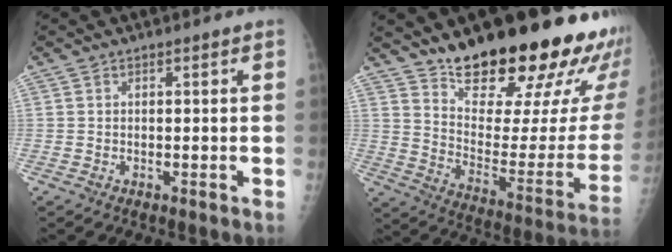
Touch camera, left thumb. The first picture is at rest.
{"total": 28.7, "force": [20.2, 8.5, 18.5], "torque": [-0.234, -0.113, 0.292]}